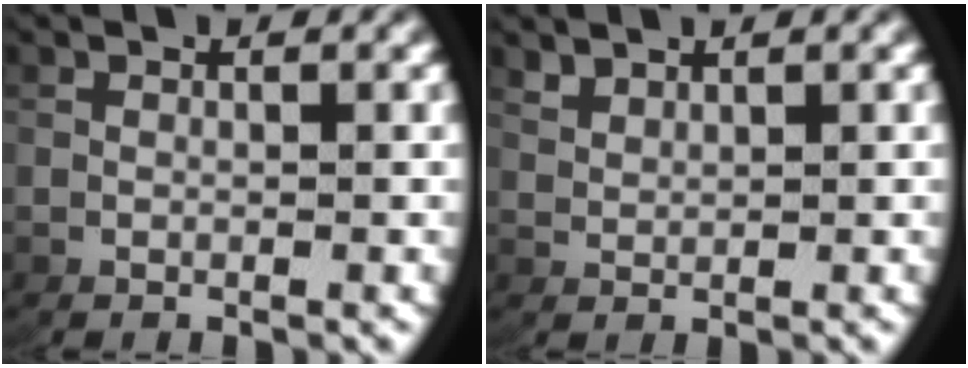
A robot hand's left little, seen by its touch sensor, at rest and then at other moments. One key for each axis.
{"total": 1.7, "fx": 1.7, "fy": -0.4, "fz": 0.1, "tx": -0.003, "ty": 0.003, "tz": 0.042}